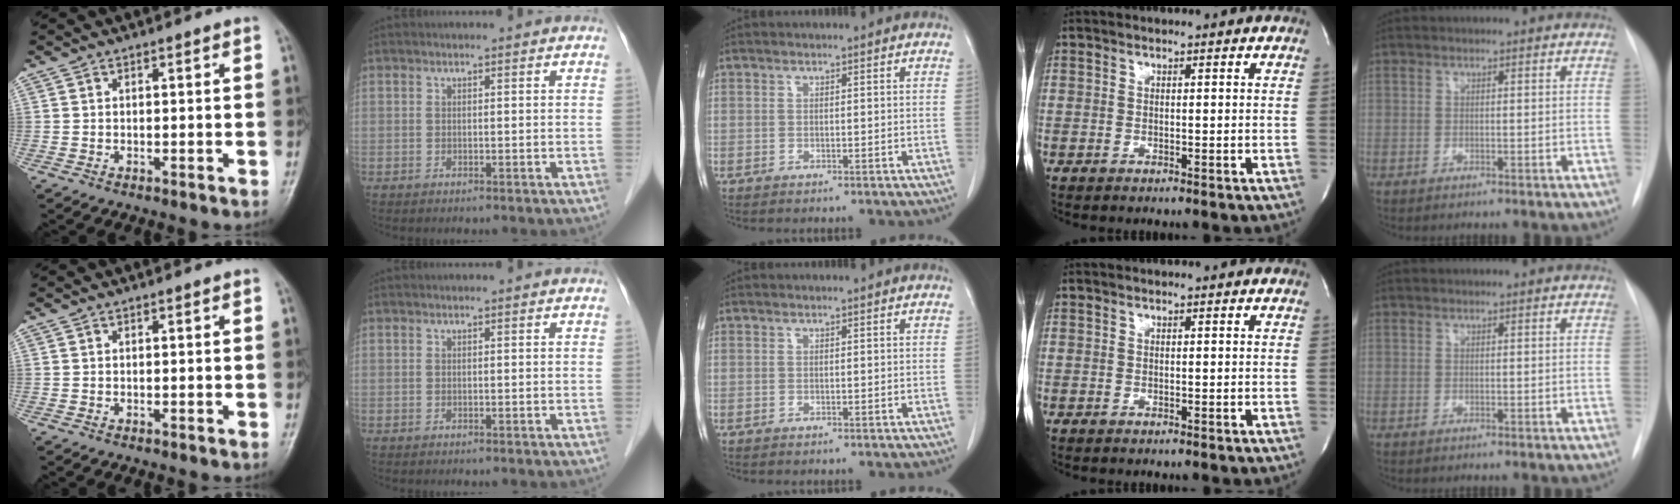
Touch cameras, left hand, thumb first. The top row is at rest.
{}